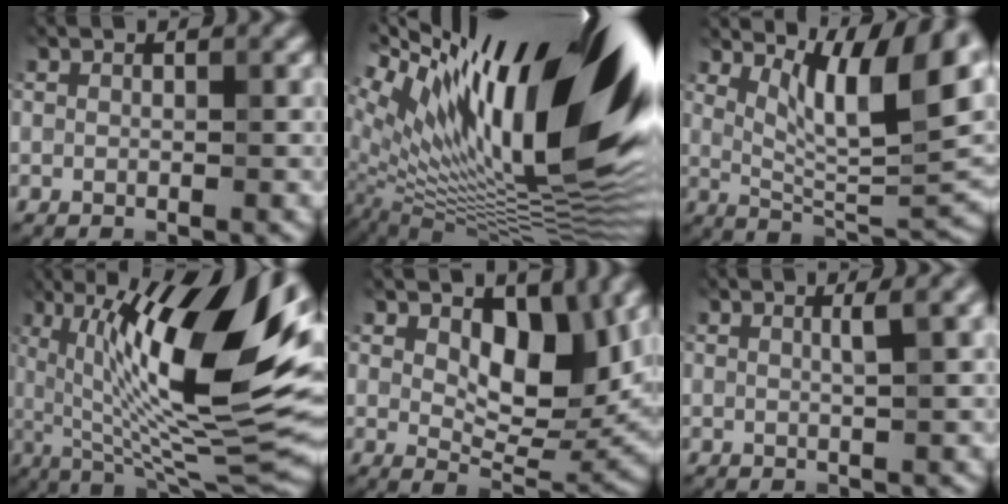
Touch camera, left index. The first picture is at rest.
{"total": 20.2, "force": [7.0, 7.0, 17.6], "torque": [-0.269, 0.031, 0.121]}
{"total": 9.5, "force": [4.4, 2.6, 8.0], "torque": [-0.131, -0.007, 0.081]}
{"total": 16.2, "force": [4.0, 4.1, 15.2], "torque": [-0.236, 0.003, 0.064]}
{"total": 7.0, "force": [2.4, 3.6, 5.5], "torque": [-0.084, -0.013, 0.043]}
{"total": 1.8, "force": [0.6, 0.1, 1.7], "torque": [-0.025, 0.010, 0.007]}